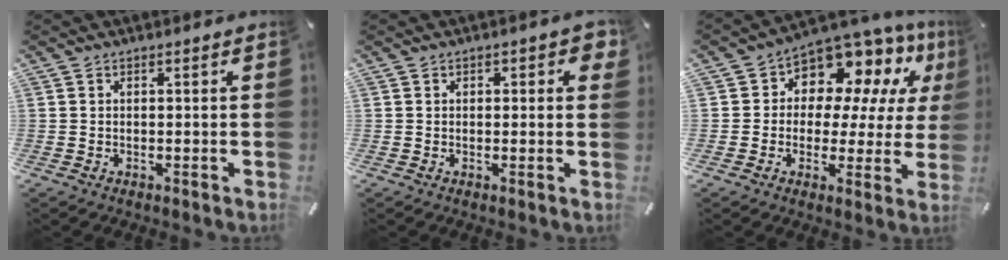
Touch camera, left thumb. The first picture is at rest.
{"total": 2.4, "force": [0.5, 1.4, 1.9], "torque": [-0.022, 0.002, 0.004]}
{"total": 9.9, "force": [7.0, 6.2, 3.2], "torque": [-0.061, -0.078, 0.128]}